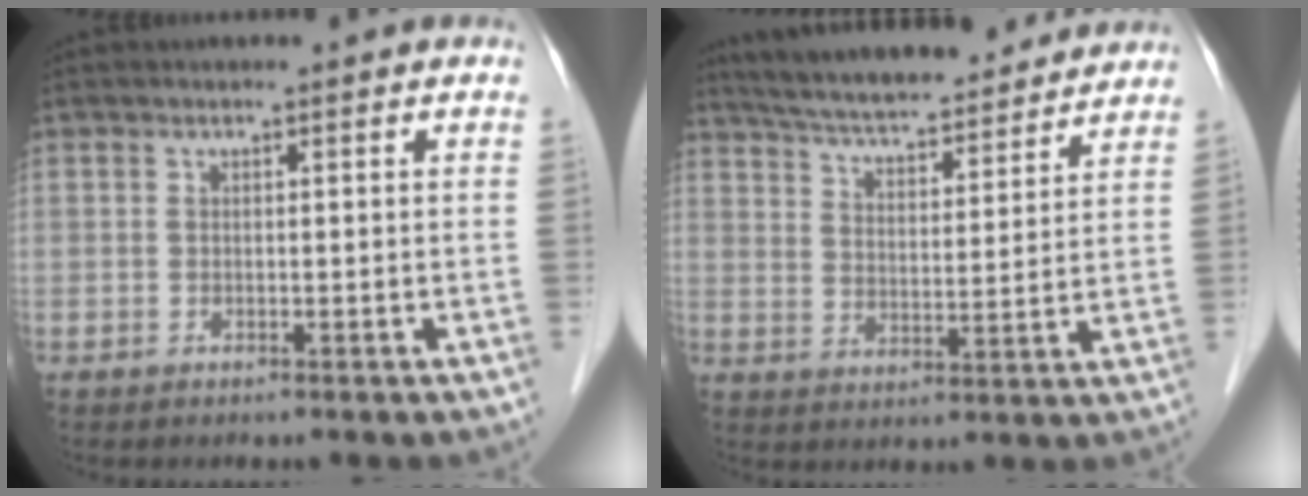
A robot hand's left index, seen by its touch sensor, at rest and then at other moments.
{"total": 18.5, "force": [16.9, 3.3, 7.0], "torque": [-0.116, 0.025, 0.251]}